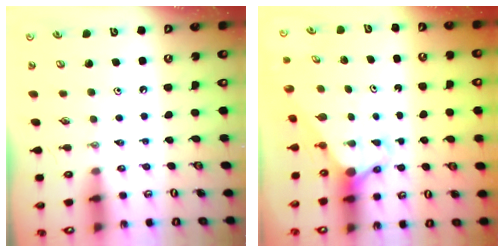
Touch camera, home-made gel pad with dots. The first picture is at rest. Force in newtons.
{"total": 3.1, "press": 3.1, "slide": 0.2}